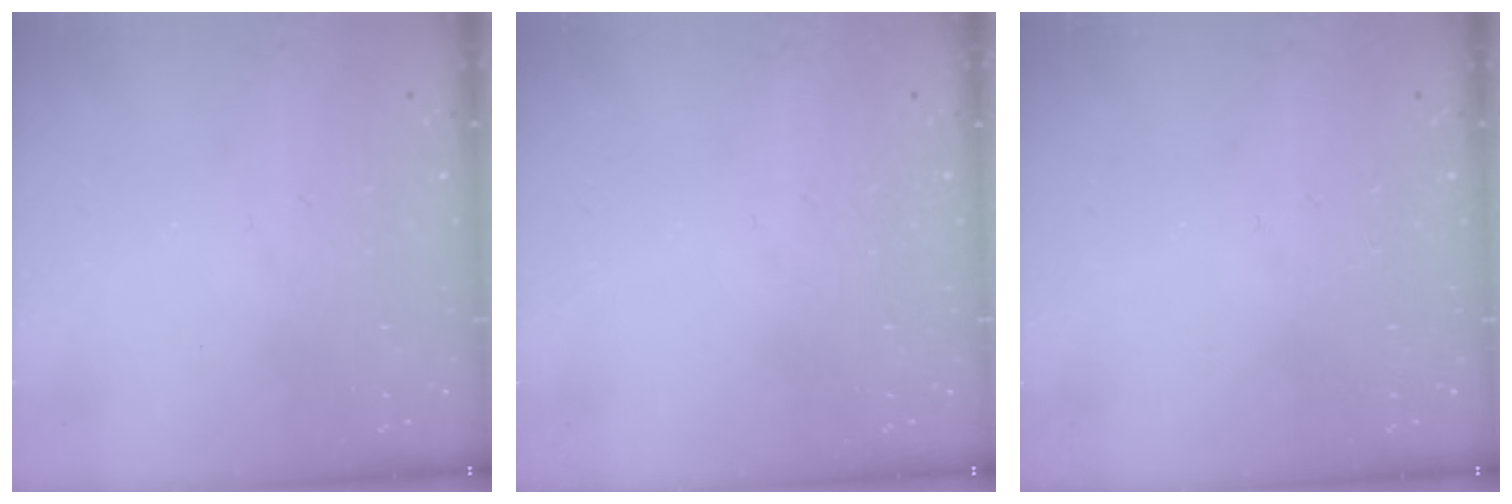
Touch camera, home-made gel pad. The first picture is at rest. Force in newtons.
{"total": 0.0}
{"total": 0.0}